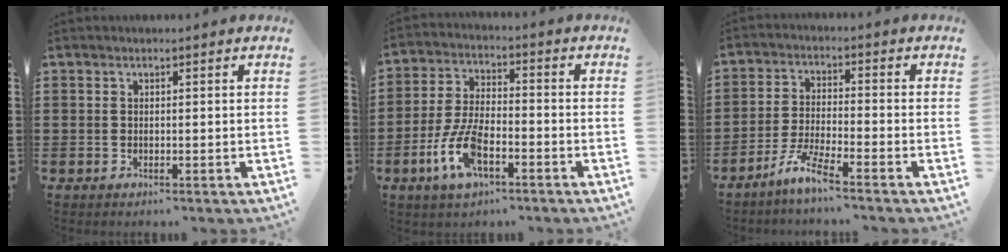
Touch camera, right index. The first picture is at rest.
{"total": 8.7, "force": [-3.9, 3.6, 6.9], "torque": [-0.167, -0.007, -0.075]}
{"total": 5.2, "force": [-4.3, -0.1, 2.9], "torque": [-0.078, -0.013, -0.089]}